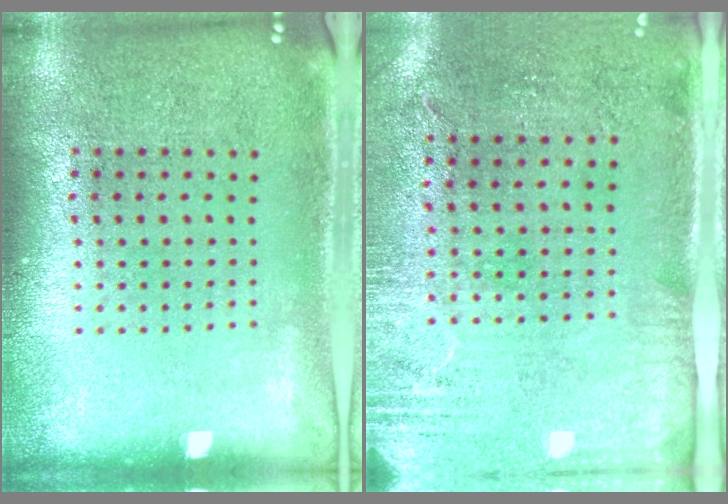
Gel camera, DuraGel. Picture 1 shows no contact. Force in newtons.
{"total": 3.0, "press": 2.5, "slide": 1.8}